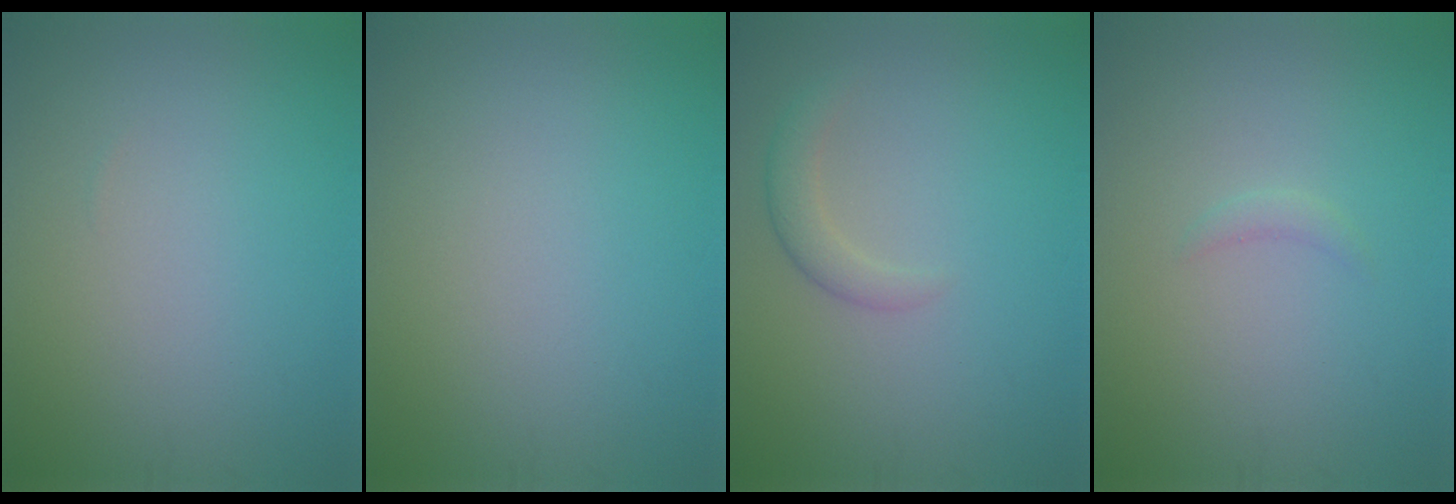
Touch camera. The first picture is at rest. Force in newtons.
{"total": 0.0}
{"total": 1.8, "press": 1.8, "slide": 0.1}
{"total": 0.7, "press": 0.7, "slide": 0.1}